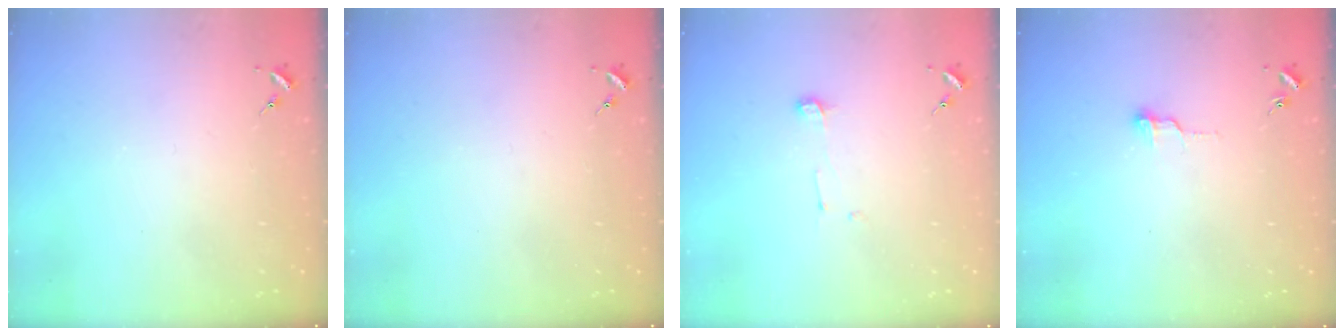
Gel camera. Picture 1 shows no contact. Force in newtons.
{"total": 0.0}
{"total": 3.9, "press": 3.9, "slide": 0.5}
{"total": 4.7, "press": 4.7, "slide": 0.4}